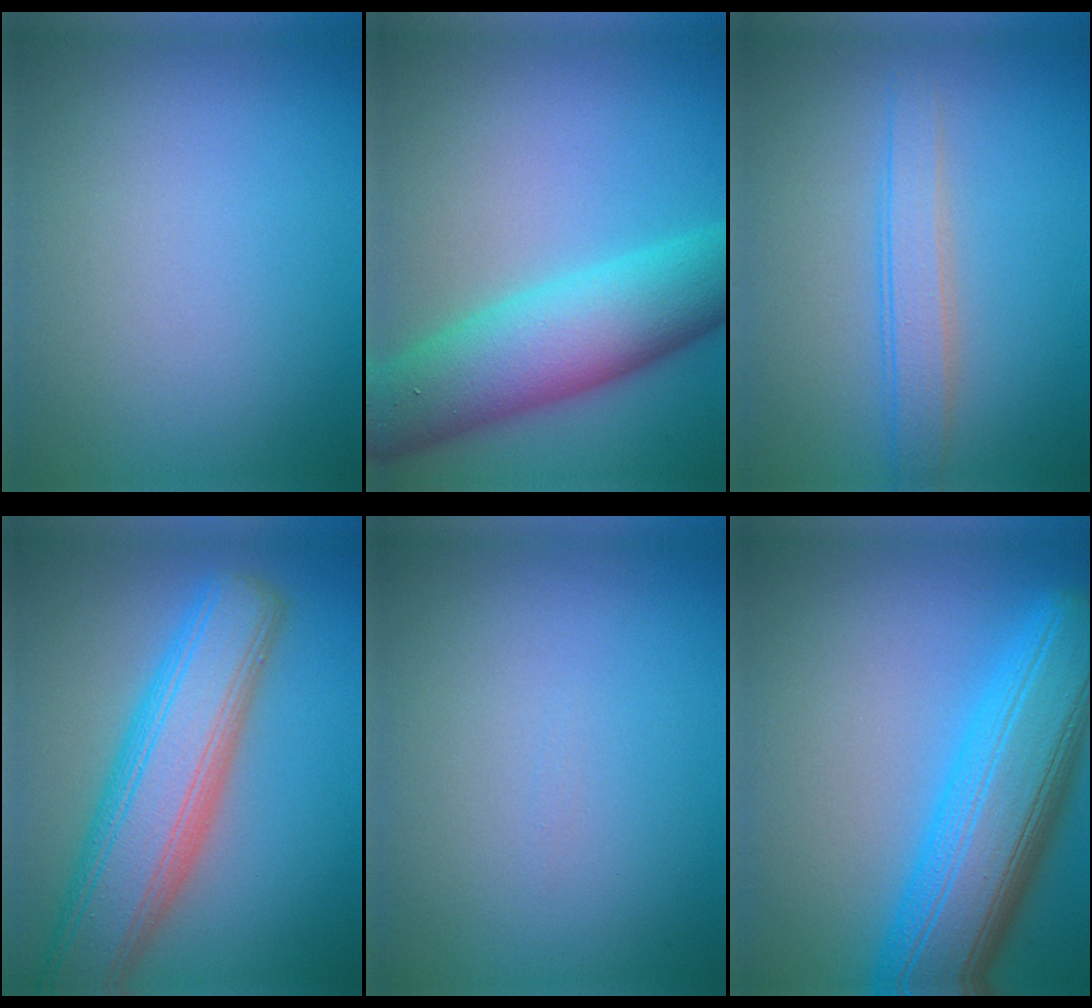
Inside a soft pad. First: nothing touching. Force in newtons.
{"total": 9.4, "press": 9.4, "slide": 0.7}
{"total": 2.5, "press": 2.5, "slide": 0.1}
{"total": 9.0, "press": 9.0, "slide": 0.4}
{"total": 0.0}
{"total": 11.6, "press": 11.6, "slide": 0.4}